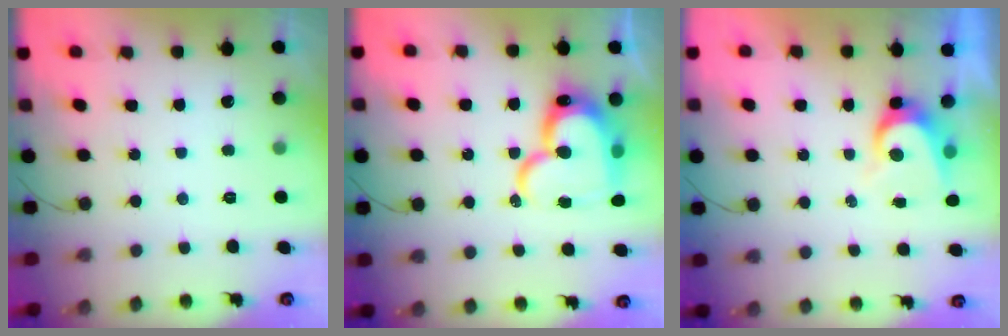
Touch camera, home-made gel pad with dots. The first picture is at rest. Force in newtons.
{"total": 21.8, "press": 21.7, "slide": 2.2}
{"total": 6.5, "press": 6.4, "slide": 0.7}